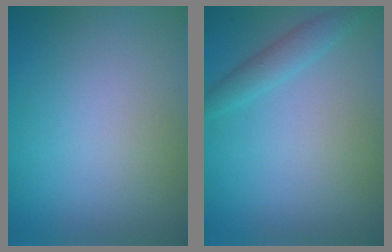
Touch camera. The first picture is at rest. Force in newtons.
{"total": 1.8, "press": 1.8, "slide": 0.1}